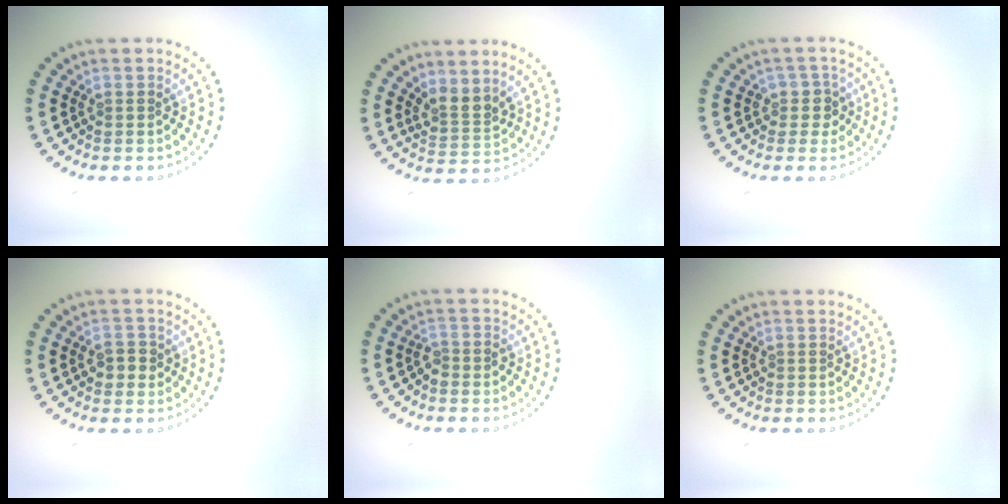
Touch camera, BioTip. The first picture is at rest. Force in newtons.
{"total": 2.5, "press": 1.9, "slide": 1.6}
{"total": 1.9, "press": 1.6, "slide": 1.1}
{"total": 1.9, "press": 1.8, "slide": 0.4}
{"total": 1.1, "press": 1.1, "slide": 0.4}
{"total": 0.0}